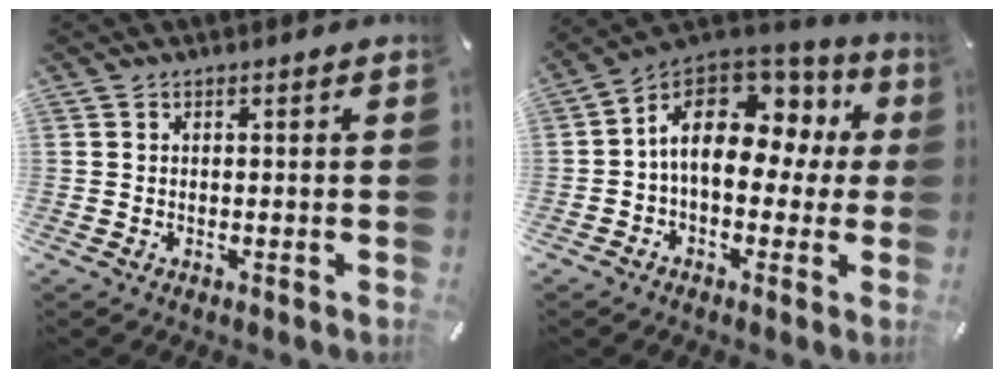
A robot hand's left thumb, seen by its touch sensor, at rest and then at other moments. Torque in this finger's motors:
{"motor_torque": [0.46, 0.86, 1.46, 0.17, 0.35]}